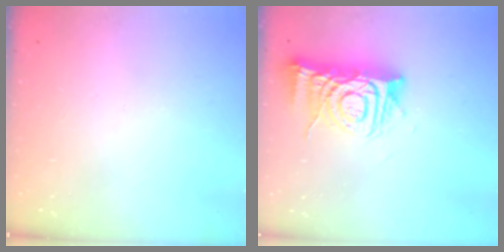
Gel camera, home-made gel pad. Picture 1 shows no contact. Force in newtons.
{"total": 12.6, "press": 12.6, "slide": 1.1}